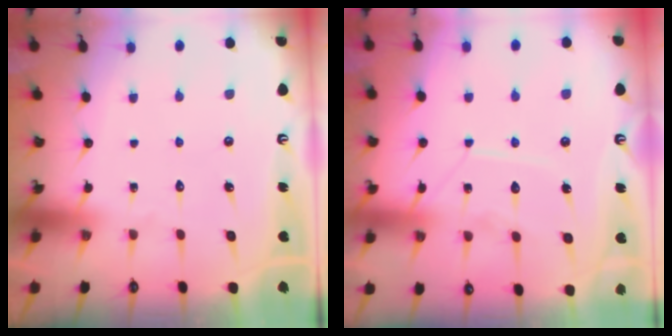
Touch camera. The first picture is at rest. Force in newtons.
{"total": 9.9, "press": 9.9, "slide": 0.8}